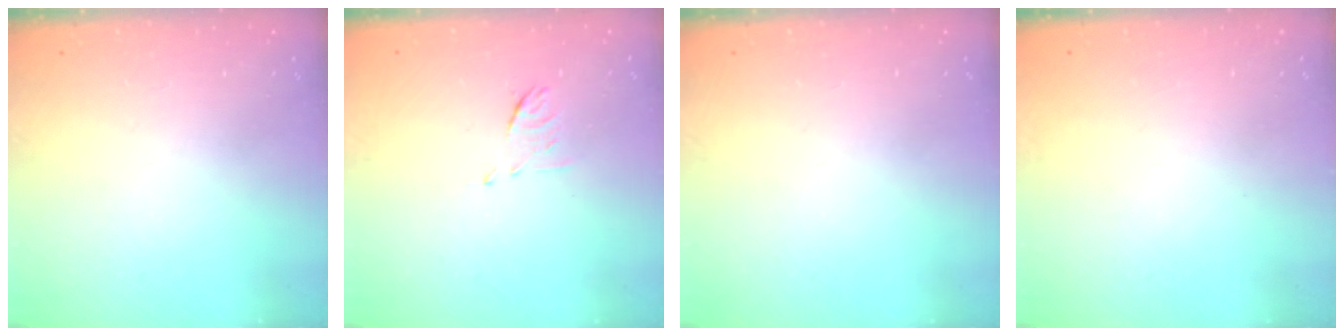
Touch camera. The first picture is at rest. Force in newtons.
{"total": 6.1, "press": 6.0, "slide": 1.1}
{"total": 0.0}
{"total": 1.5, "press": 1.5, "slide": 0.1}